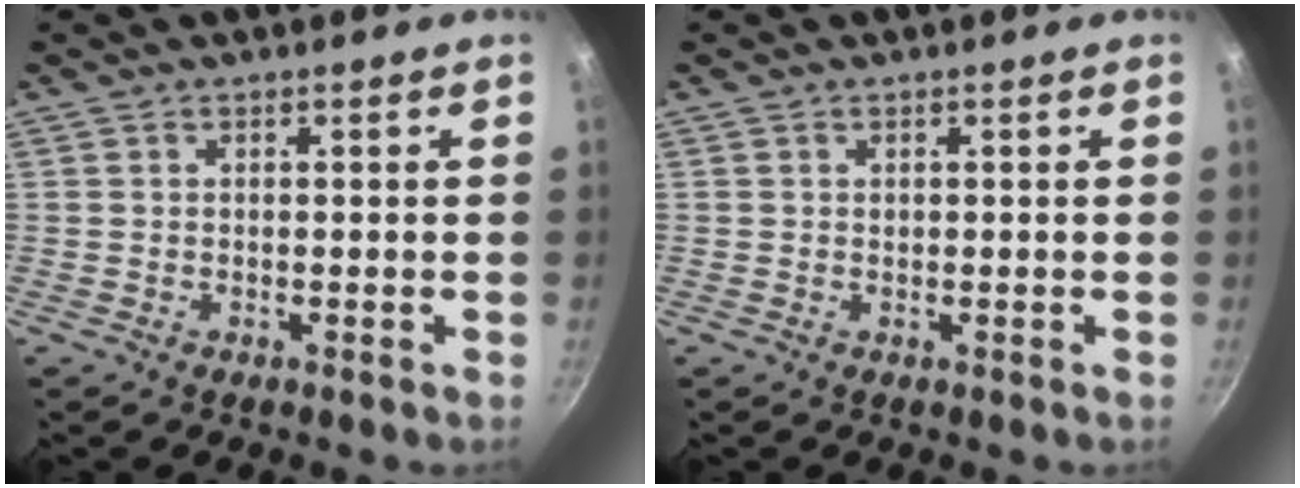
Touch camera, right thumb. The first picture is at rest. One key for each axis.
{"total": 0.6, "fx": -0.2, "fy": 0.5, "fz": 0.3, "tx": -0.003, "ty": 0.002, "tz": -0.005}